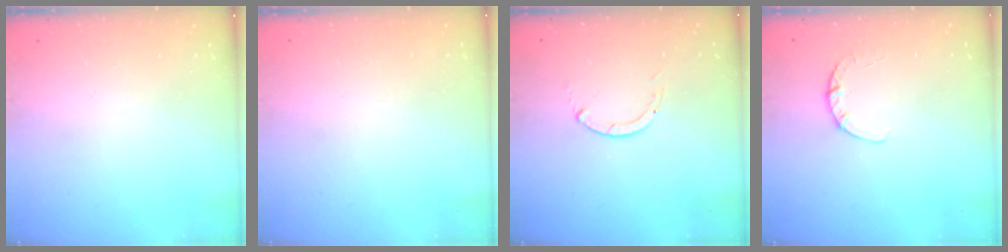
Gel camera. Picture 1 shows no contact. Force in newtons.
{"total": 2.6, "press": 2.6, "slide": 0.2}
{"total": 0.0}
{"total": 2.7, "press": 2.7, "slide": 0.4}